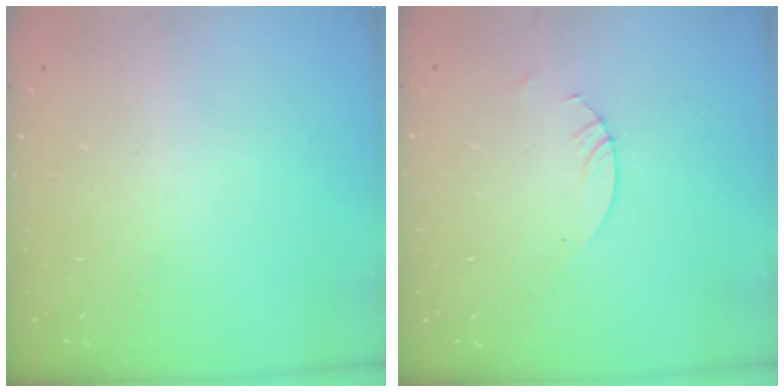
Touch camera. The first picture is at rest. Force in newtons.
{"total": 3.0, "press": 2.9, "slide": 0.3}